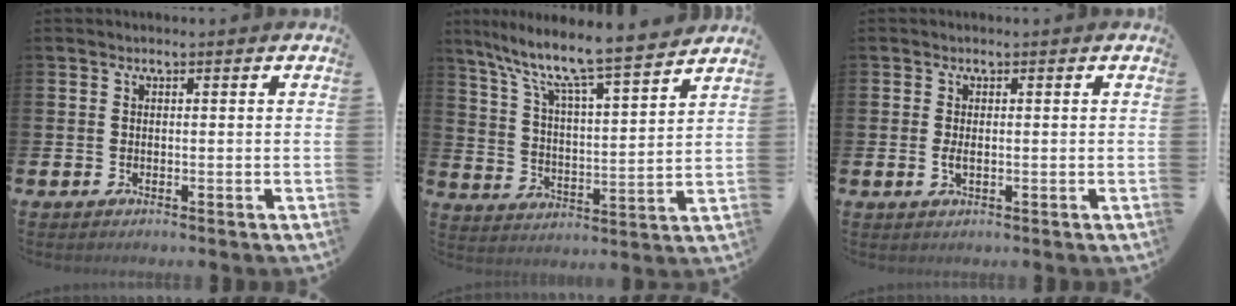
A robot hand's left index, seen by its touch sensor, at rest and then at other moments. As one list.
[{"total": 9.5, "force": [8.5, 0.5, 4.2], "torque": [-0.109, -0.068, 0.138]}, {"total": 1.3, "force": [0.0, 0.5, 1.3], "torque": [-0.016, -0.001, -0.003]}]